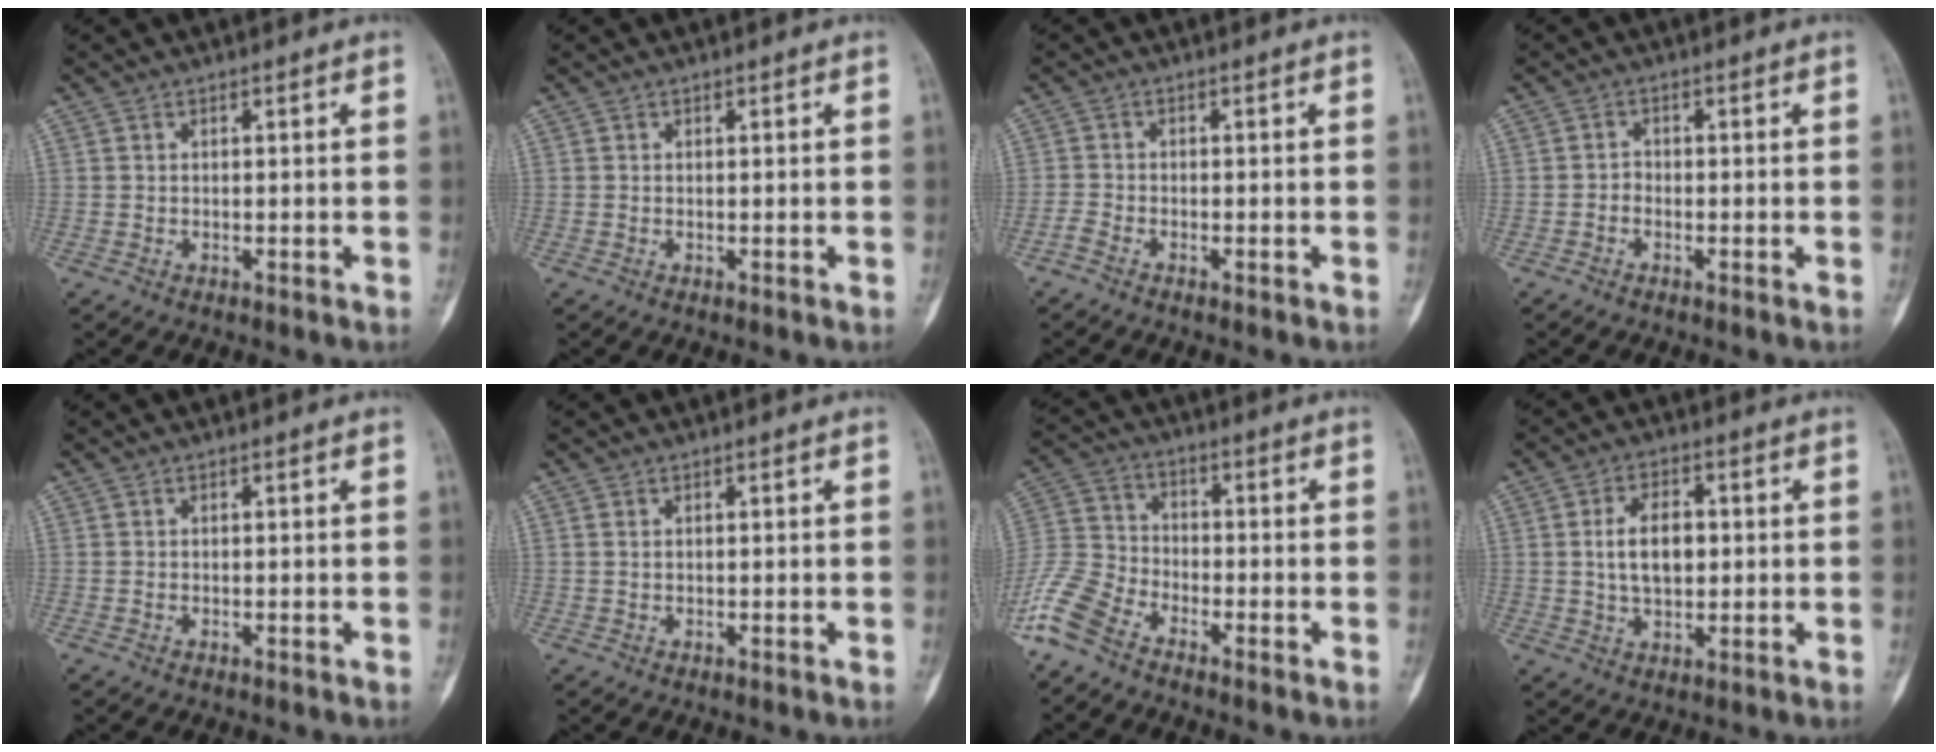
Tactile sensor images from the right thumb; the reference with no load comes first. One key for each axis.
{"total": 0.0}
{"total": 1.9, "fx": -1.5, "fy": 0.6, "fz": 0.9, "tx": -0.023, "ty": 0.007, "tz": -0.034}
{"total": 1.3, "fx": -0.7, "fy": 1.0, "fz": 0.6, "tx": -0.002, "ty": 0.007, "tz": -0.018}
{"total": 0.0}
{"total": 0.5, "fx": 0.1, "fy": 0.3, "fz": 0.3, "tx": -0.009, "ty": 0.001, "tz": 0.003}
{"total": 9.9, "fx": -7.2, "fy": 4.8, "fz": 4.7, "tx": -0.104, "ty": 0.026, "tz": -0.155}
{"total": 7.9, "fx": 0.6, "fy": 4.8, "fz": 6.3, "tx": -0.097, "ty": 0.008, "tz": 0.011}